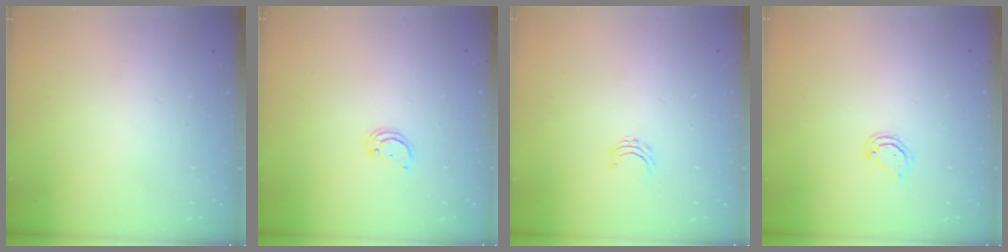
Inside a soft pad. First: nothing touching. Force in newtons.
{"total": 2.4, "press": 2.4, "slide": 0.2}
{"total": 4.0, "press": 4.0, "slide": 0.3}
{"total": 4.0, "press": 4.0, "slide": 0.4}